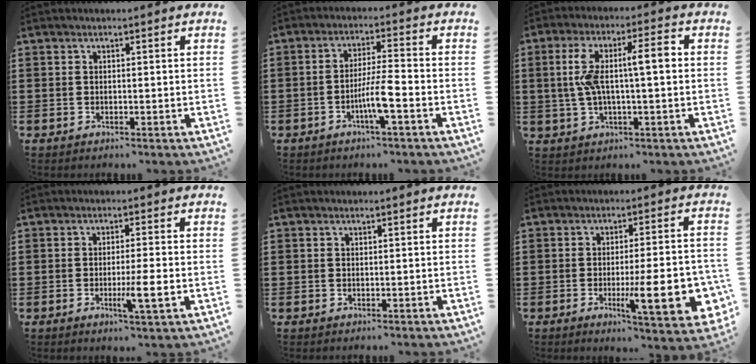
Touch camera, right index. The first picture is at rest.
{"total": 5.7, "force": [-2.3, 0.3, 5.3], "torque": [-0.103, -0.009, -0.046]}
{"total": 8.7, "force": [0.7, 1.8, 8.5], "torque": [-0.170, 0.004, 0.002]}
{"total": 5.1, "force": [-1.6, 0.0, 4.9], "torque": [-0.085, -0.016, -0.028]}
{"total": 0.0}
{"total": 13.3, "force": [-3.5, 2.9, 12.5], "torque": [-0.192, -0.011, -0.053]}